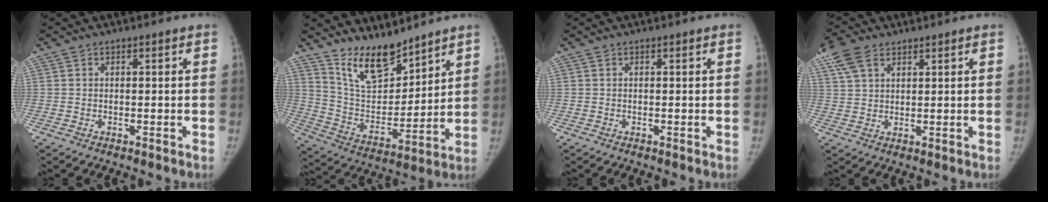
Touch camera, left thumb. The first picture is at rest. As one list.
[{"total": 13.1, "force": [10.8, 4.9, 5.6], "torque": [-0.065, -0.079, 0.211]}, {"total": 0.0}, {"total": 6.6, "force": [4.0, 3.7, 3.7], "torque": [-0.078, 0.006, 0.082]}]